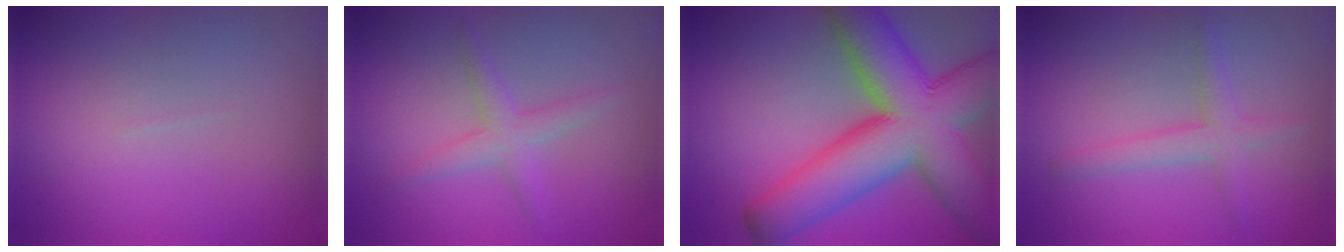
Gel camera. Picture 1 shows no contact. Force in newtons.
{"total": 2.2, "press": 2.2, "slide": 0.1}
{"total": 13.9, "press": 13.9, "slide": 0.6}
{"total": 2.4, "press": 2.4, "slide": 0.2}